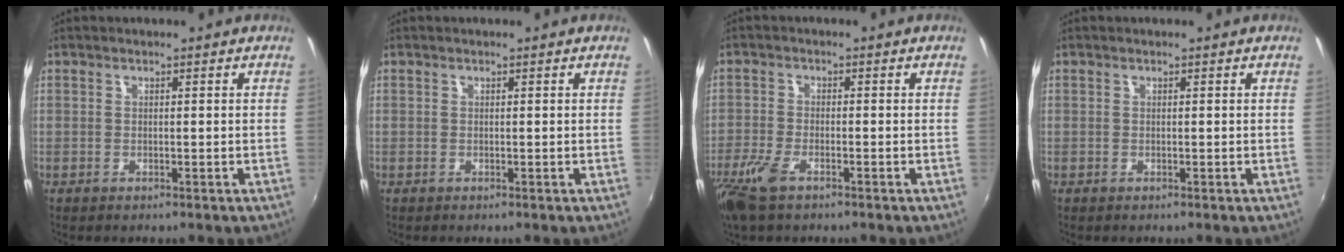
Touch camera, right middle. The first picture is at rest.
{"total": 0.0}
{"total": 6.7, "force": [-4.4, 2.4, 4.5], "torque": [-0.117, -0.018, -0.088]}
{"total": 0.0}